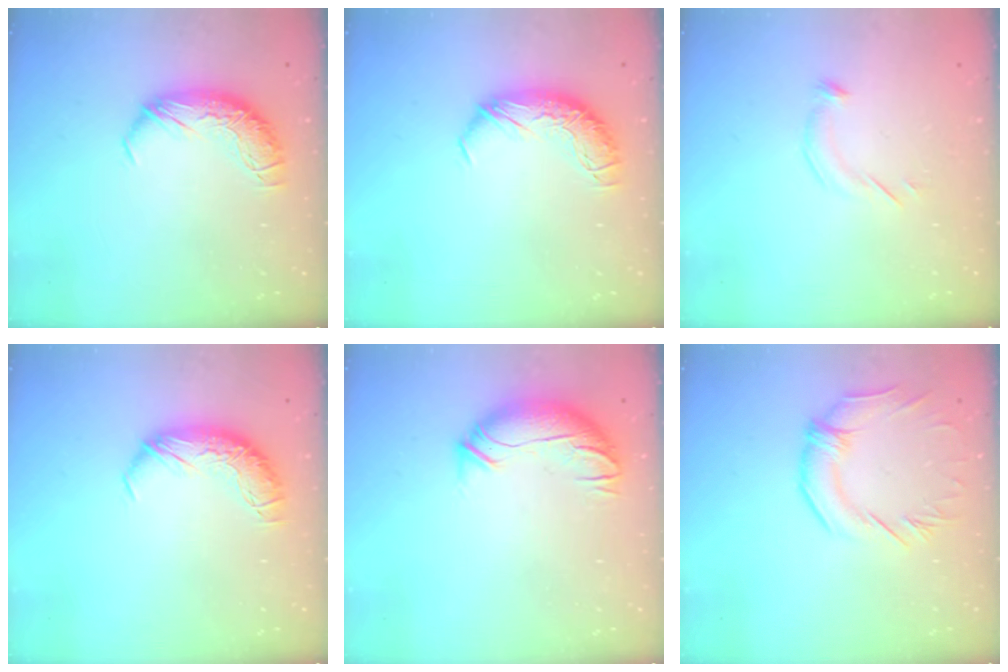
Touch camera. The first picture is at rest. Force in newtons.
{"total": 0.0}
{"total": 5.1, "press": 5.0, "slide": 0.6}
{"total": 0.0}
{"total": 3.6, "press": 2.4, "slide": 2.7}
{"total": 1.1, "press": 0.5, "slide": 1.0}